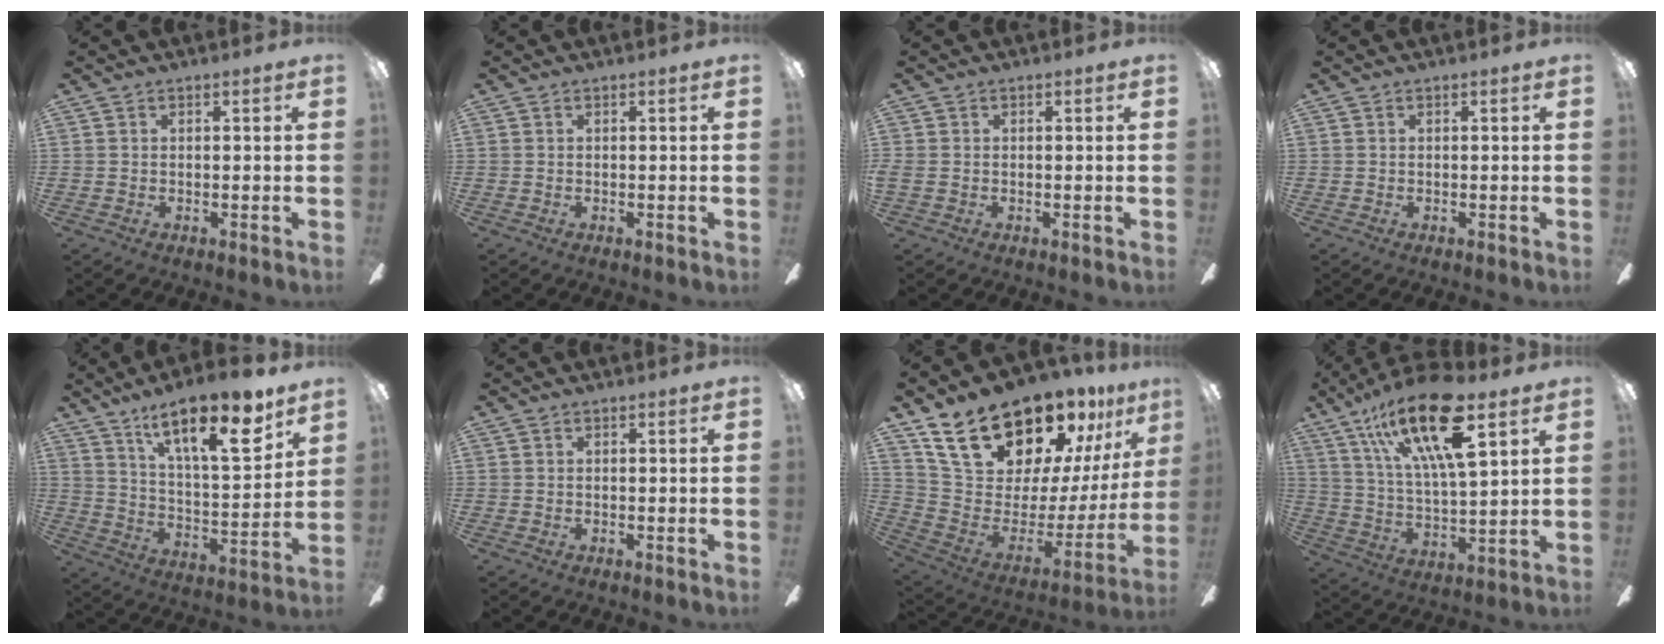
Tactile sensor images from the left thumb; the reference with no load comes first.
{"total": 0.0}
{"total": 1.1, "force": [-0.2, 0.9, 0.5], "torque": [-0.009, 0.005, -0.005]}
{"total": 0.0}
{"total": 19.4, "force": [13.3, 5.7, 12.9], "torque": [-0.201, -0.081, 0.216]}
{"total": 0.0}
{"total": 25.4, "force": [19.5, 11.1, 12.0], "torque": [-0.202, -0.126, 0.357]}
{"total": 21.6, "force": [12.8, 6.7, 16.1], "torque": [-0.302, -0.055, 0.207]}